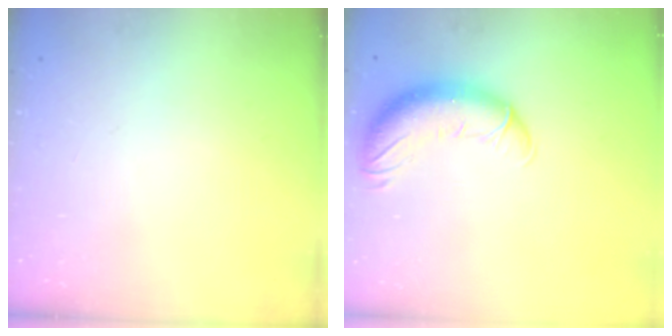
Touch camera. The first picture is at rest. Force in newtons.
{"total": 13.4, "press": 13.0, "slide": 3.2}